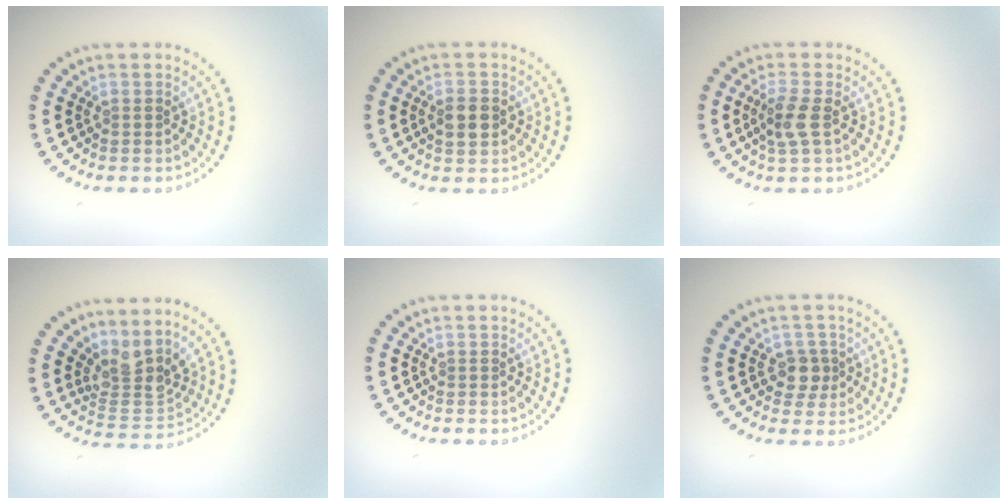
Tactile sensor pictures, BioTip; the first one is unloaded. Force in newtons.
{"total": 2.9, "press": 2.9, "slide": 0.1}
{"total": 2.5, "press": 2.3, "slide": 1.0}
{"total": 3.7, "press": 2.7, "slide": 2.5}
{"total": 0.0}
{"total": 2.0, "press": 1.8, "slide": 1.0}